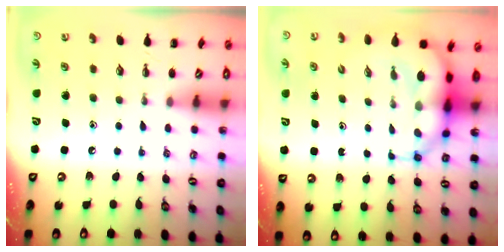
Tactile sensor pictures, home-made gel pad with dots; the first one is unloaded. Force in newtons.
{"total": 8.3, "press": 7.9, "slide": 2.4}